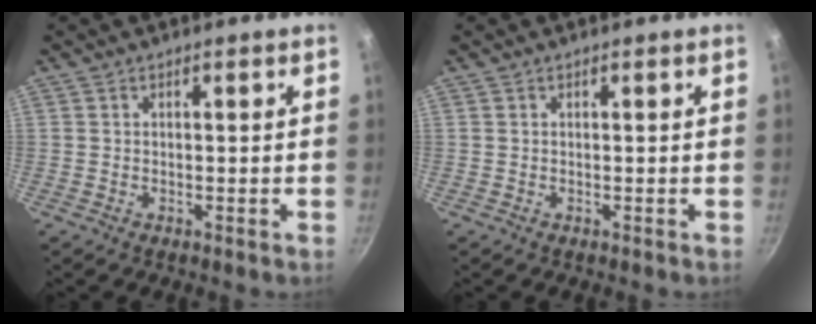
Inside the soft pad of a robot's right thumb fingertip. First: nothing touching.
{"total": 0.0}